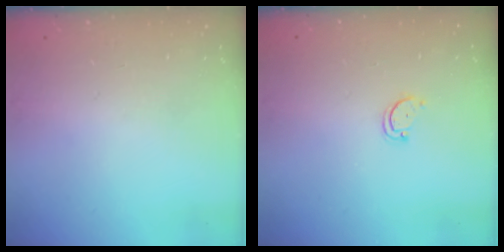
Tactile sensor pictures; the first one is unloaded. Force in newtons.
{"total": 2.9, "press": 2.9, "slide": 0.4}